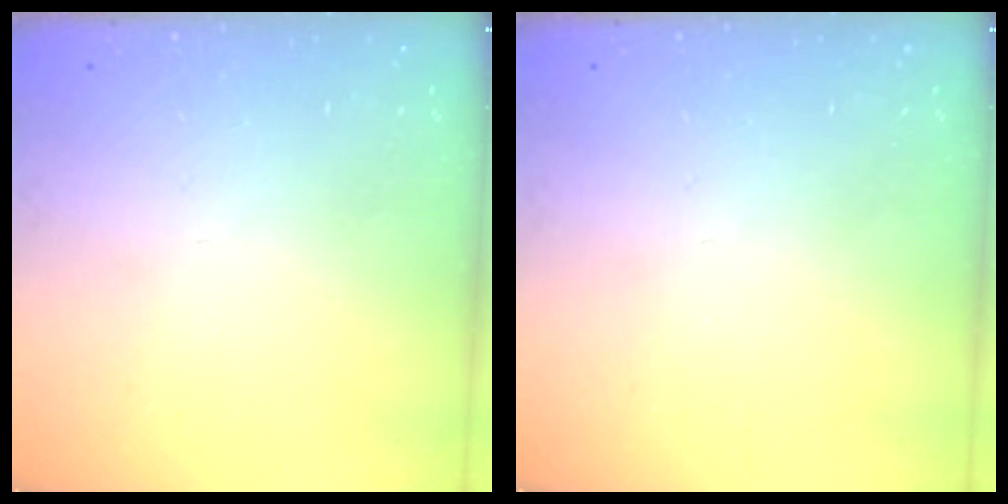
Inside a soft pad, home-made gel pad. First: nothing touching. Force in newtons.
{"total": 0.0}